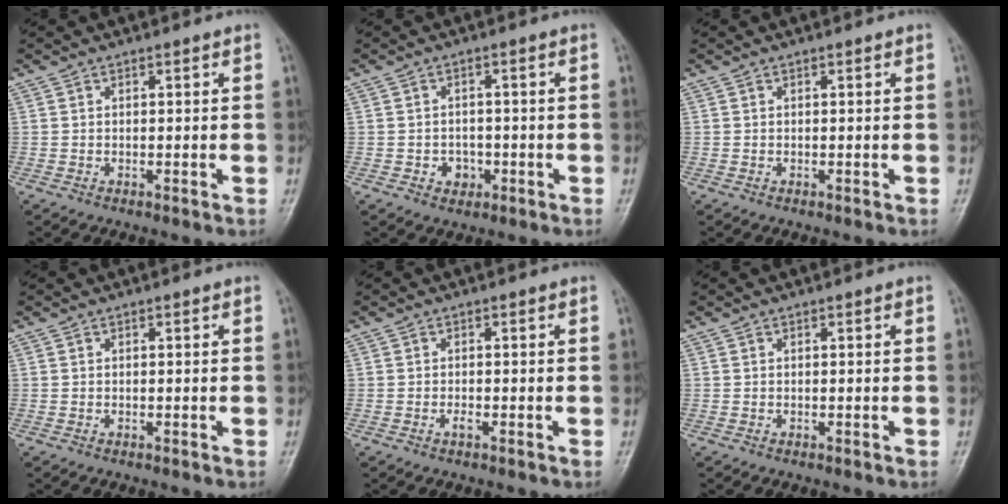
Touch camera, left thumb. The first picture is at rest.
{"total": 3.2, "force": [-1.1, 2.7, 1.4], "torque": [-0.003, 0.007, -0.013]}
{"total": 0.0}
{"total": 0.0}
{"total": 1.0, "force": [-0.4, 0.3, 0.9], "torque": [-0.014, 0.002, -0.005]}
{"total": 0.0}